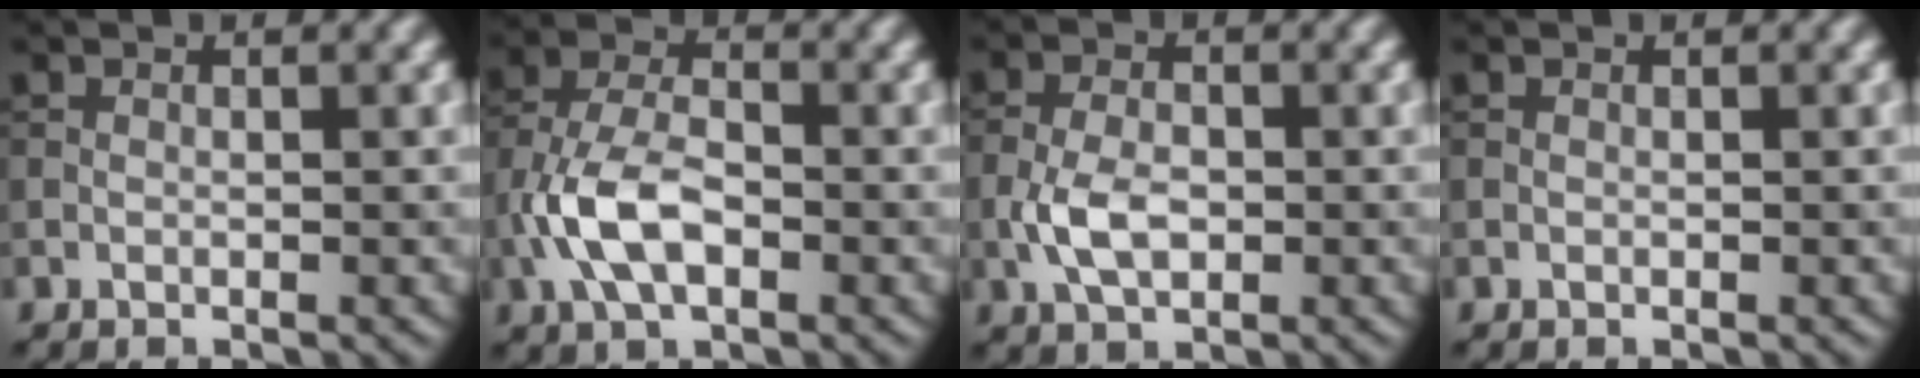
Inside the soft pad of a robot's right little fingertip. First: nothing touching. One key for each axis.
{"total": 5.9, "fx": -2.0, "fy": 3.1, "fz": 4.6, "tx": -0.097, "ty": 0.005, "tz": -0.046}
{"total": 3.8, "fx": -1.0, "fy": 2.1, "fz": 2.9, "tx": -0.061, "ty": 0.000, "tz": -0.023}
{"total": 0.0}